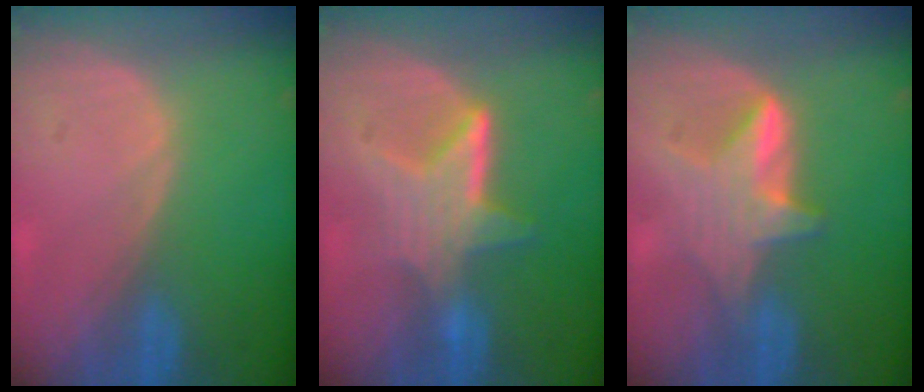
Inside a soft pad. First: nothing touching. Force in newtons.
{"total": 6.7, "press": 6.1, "slide": 2.7}
{"total": 6.1, "press": 5.7, "slide": 2.2}